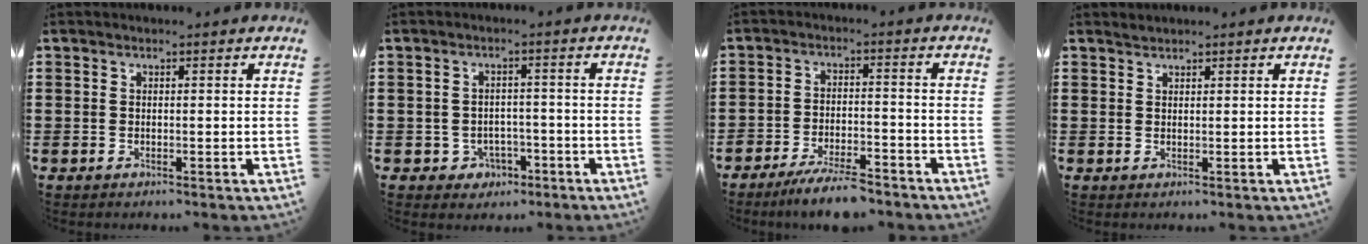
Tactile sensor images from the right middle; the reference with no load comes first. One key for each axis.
{"total": 2.6, "fx": -1.8, "fy": 1.9, "fz": 0.5, "tx": -0.017, "ty": 0.004, "tz": -0.041}
{"total": 6.0, "fx": -5.5, "fy": 0.8, "fz": 2.4, "tx": -0.051, "ty": -0.003, "tz": -0.106}
{"total": 0.7, "fx": 0.7, "fy": 0.0, "fz": -0.2, "tx": 0.000, "ty": -0.002, "tz": 0.015}